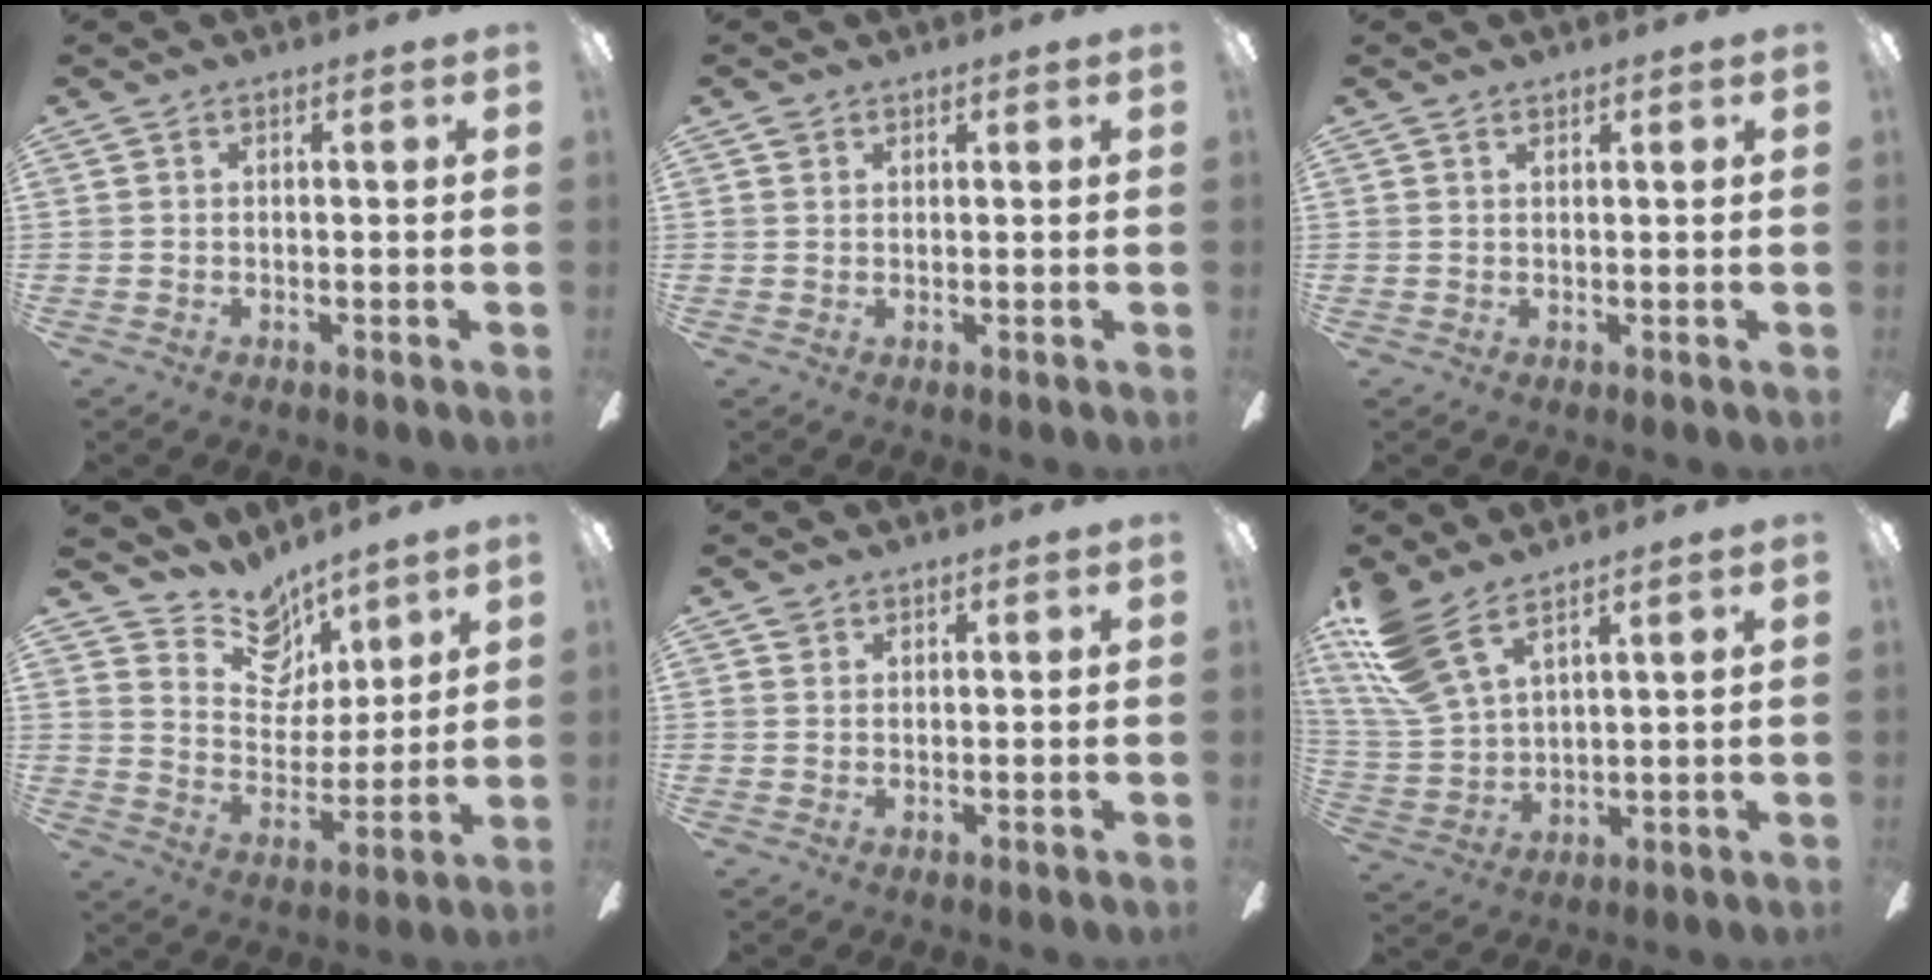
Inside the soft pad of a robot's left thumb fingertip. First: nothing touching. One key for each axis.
{"total": 1.1, "fx": 0.8, "fy": 0.8, "fz": 0.1, "tx": -0.001, "ty": 0.001, "tz": 0.016}
{"total": 0.7, "fx": 0.6, "fy": 0.3, "fz": 0.2, "tx": -0.004, "ty": 0.000, "tz": 0.012}
{"total": 12.9, "fx": 10.2, "fy": 7.1, "fz": 3.2, "tx": -0.063, "ty": -0.074, "tz": 0.198}
{"total": 1.3, "fx": 1.0, "fy": 0.8, "fz": 0.0, "tx": -0.001, "ty": 0.000, "tz": 0.020}
{"total": 12.5, "fx": 8.9, "fy": 4.6, "fz": 7.5, "tx": -0.178, "ty": -0.035, "tz": 0.169}